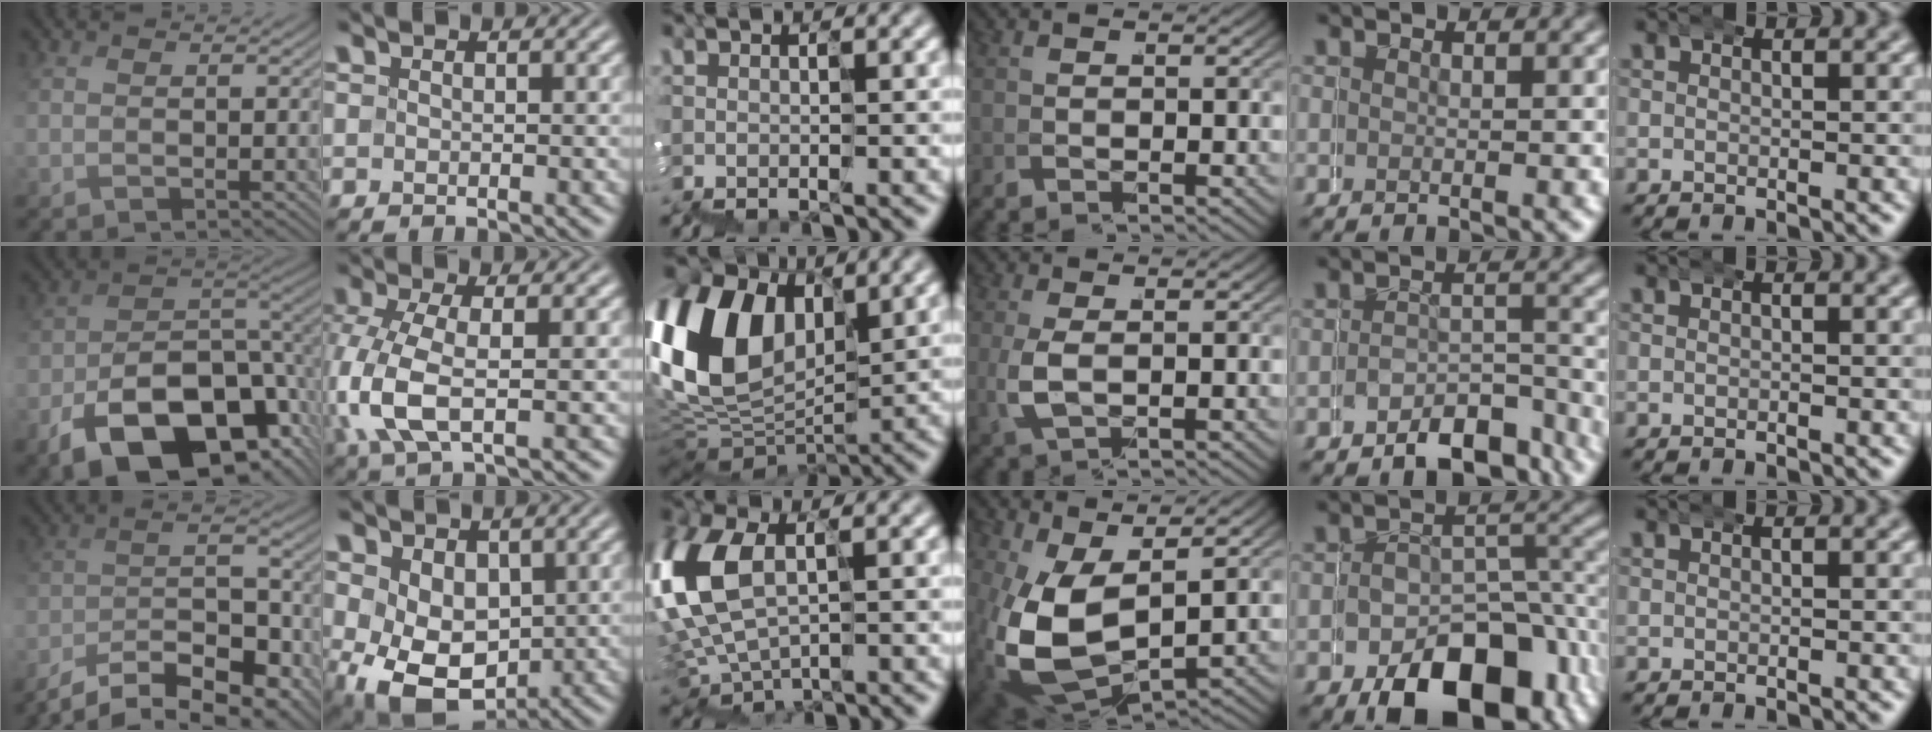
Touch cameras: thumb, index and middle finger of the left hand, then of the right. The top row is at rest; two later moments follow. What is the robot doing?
{"motion": "wrap", "object": "belt"}